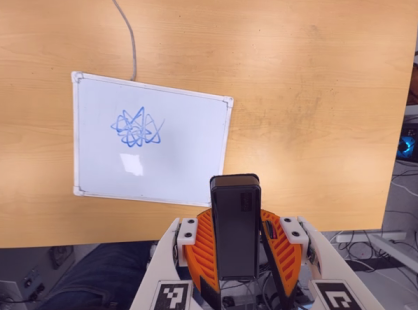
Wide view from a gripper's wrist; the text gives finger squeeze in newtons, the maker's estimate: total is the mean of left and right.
{"total": 5.9, "left": 5.7, "right": 6.1}